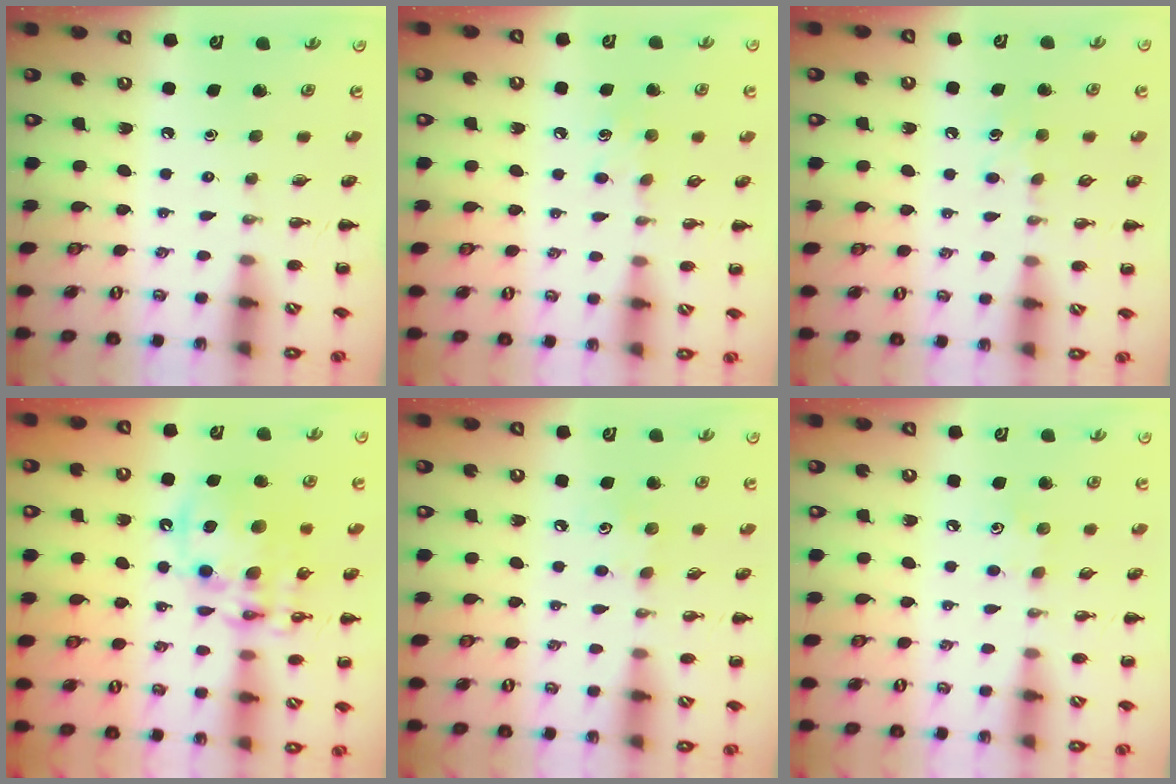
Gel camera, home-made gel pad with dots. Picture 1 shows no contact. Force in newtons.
{"total": 6.5, "press": 6.3, "slide": 1.7}
{"total": 4.9, "press": 4.6, "slide": 1.5}
{"total": 14.3, "press": 13.9, "slide": 3.0}
{"total": 4.6, "press": 4.5, "slide": 1.1}
{"total": 4.2, "press": 4.1, "slide": 1.1}